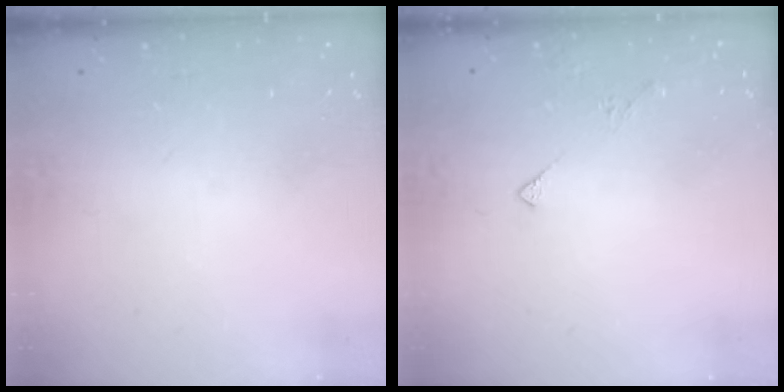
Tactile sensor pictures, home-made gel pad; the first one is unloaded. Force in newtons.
{"total": 2.5, "press": 2.4, "slide": 0.5}